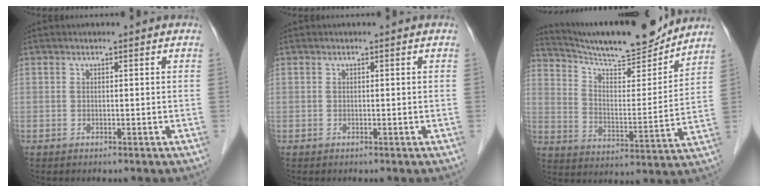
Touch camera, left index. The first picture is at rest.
{"total": 0.0}
{"total": 17.8, "force": [16.6, 1.7, 6.2], "torque": [-0.110, -0.013, 0.259]}